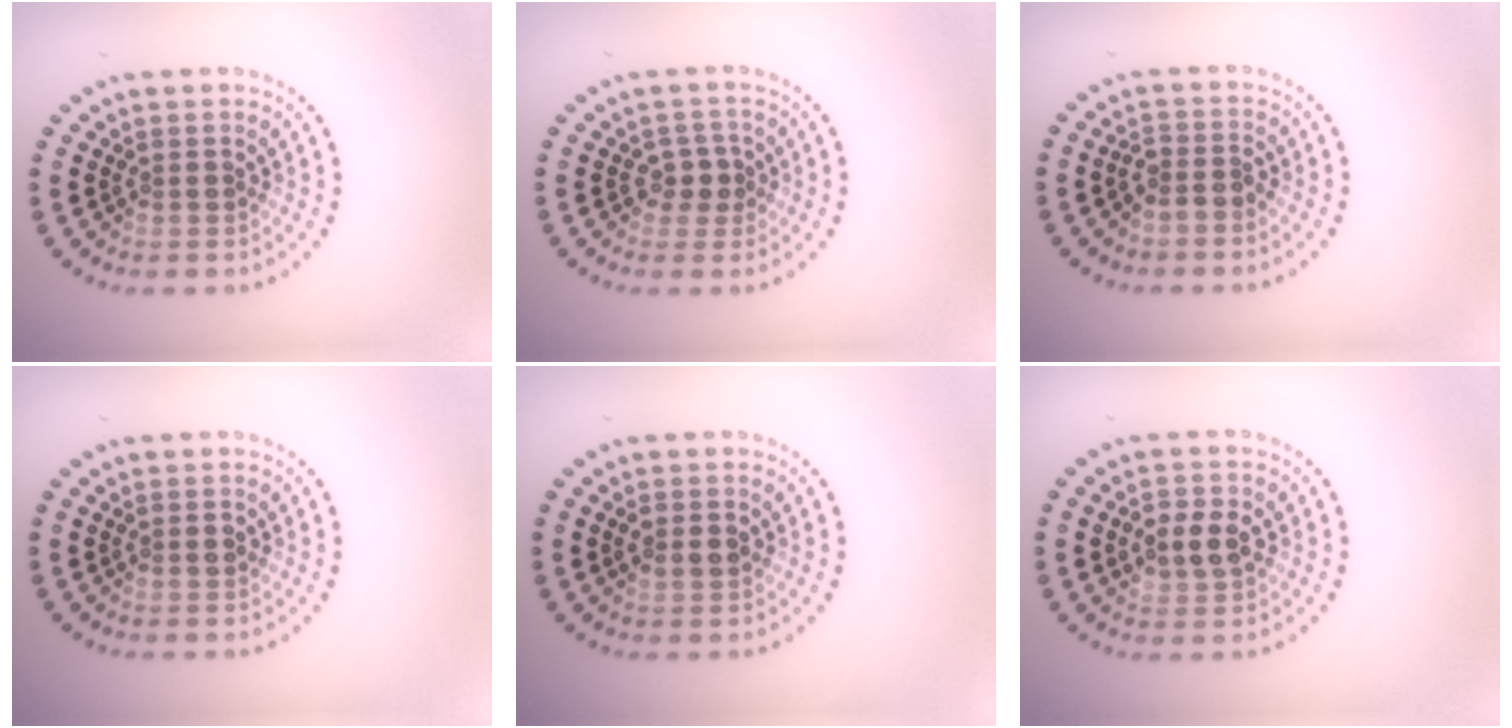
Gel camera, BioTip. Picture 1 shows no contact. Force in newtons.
{"total": 1.8, "press": 1.7, "slide": 0.7}
{"total": 1.7, "press": 1.3, "slide": 1.2}
{"total": 0.7, "press": 0.7, "slide": 0.1}
{"total": 1.4, "press": 1.4, "slide": 0.1}
{"total": 2.9, "press": 2.9, "slide": 0.3}